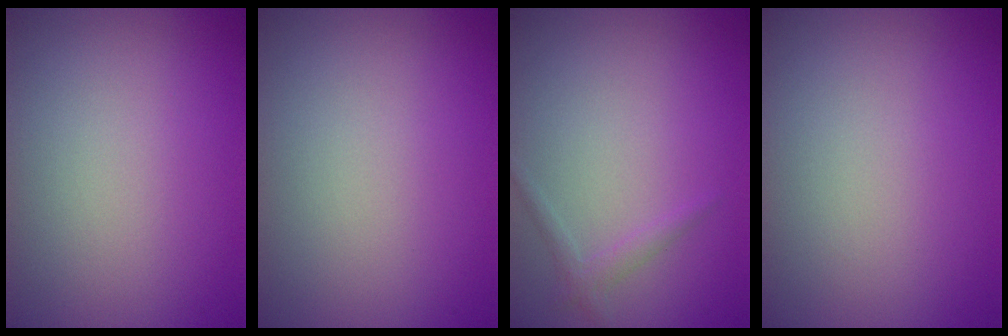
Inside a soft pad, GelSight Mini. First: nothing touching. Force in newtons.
{"total": 0.0}
{"total": 1.1, "press": 1.1, "slide": 0.1}
{"total": 0.0}